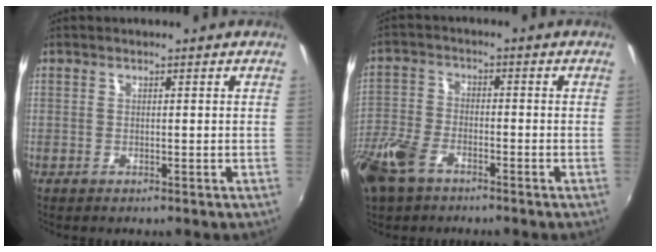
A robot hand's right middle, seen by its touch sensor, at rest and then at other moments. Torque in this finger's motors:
{"motor_torque": [1.12, -1.02, 0.61, 0.20]}